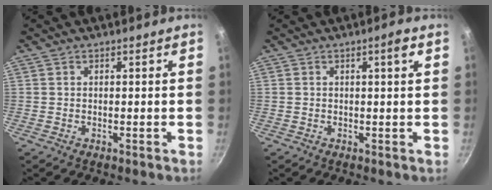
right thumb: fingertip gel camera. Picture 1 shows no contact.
{"total": 2.4, "force": [0.8, 0.1, 2.3], "torque": [-0.035, 0.001, 0.011]}